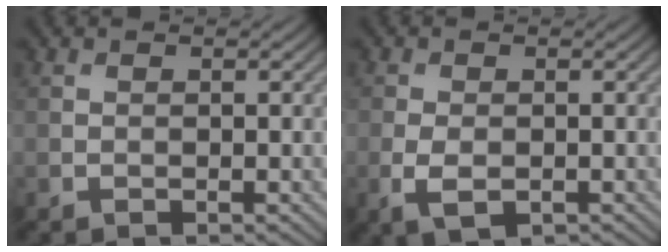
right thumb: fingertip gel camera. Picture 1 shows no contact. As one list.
[{"total": 3.4, "force": [-1.2, 1.8, 2.6], "torque": [-0.064, -0.009, -0.021]}]